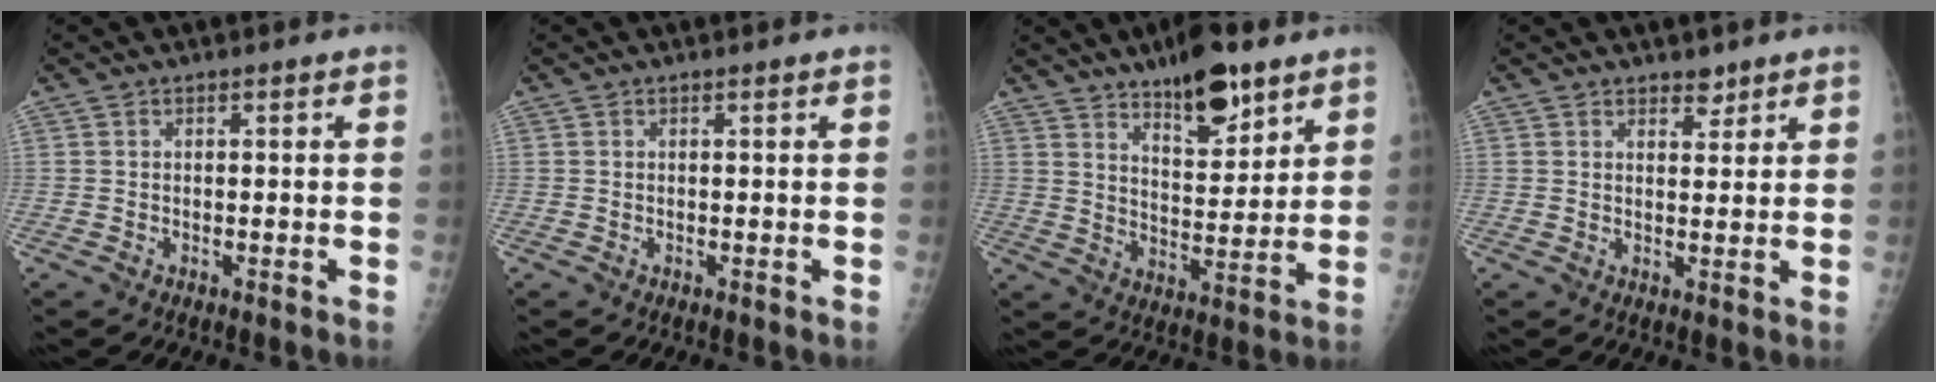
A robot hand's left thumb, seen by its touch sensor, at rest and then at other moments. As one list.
[{"total": 0.5, "force": [0.4, -0.1, 0.3], "torque": [-0.008, 0.001, 0.009]}, {"total": 12.7, "force": [8.7, 4.7, 8.0], "torque": [-0.095, -0.056, 0.141]}, {"total": 2.7, "force": [2.2, 1.3, 0.9], "torque": [0.002, -0.015, 0.032]}]